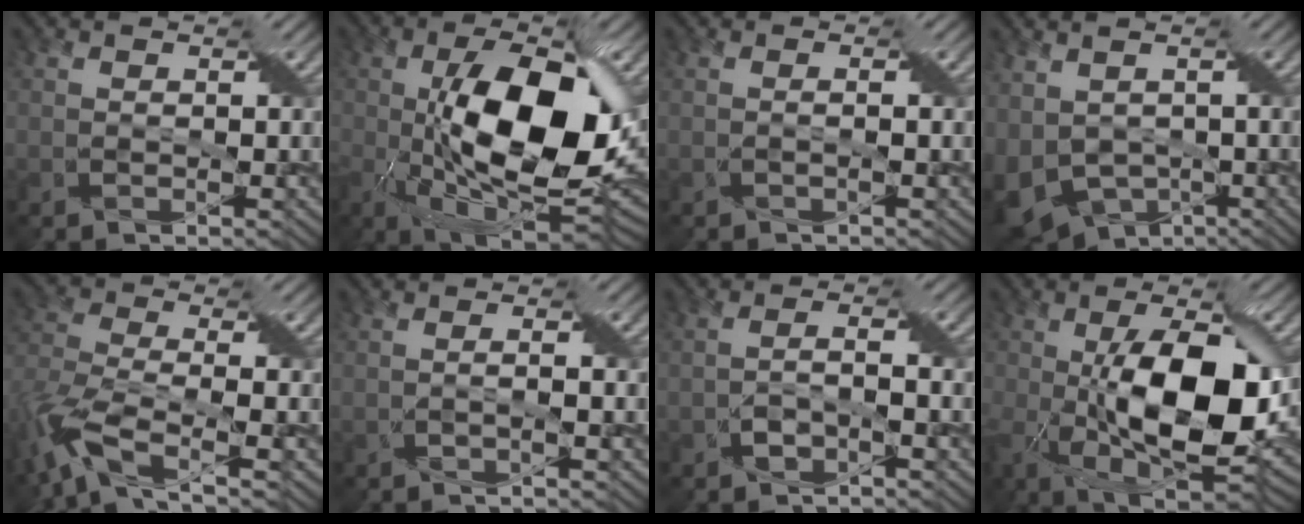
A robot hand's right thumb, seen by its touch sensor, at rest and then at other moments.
{"total": 16.9, "force": [-0.6, 8.3, 14.7], "torque": [-0.251, -0.016, -0.004]}
{"total": 0.7, "force": [-0.1, -0.1, 0.7], "torque": [-0.014, 0.004, -0.003]}
{"total": 9.5, "force": [-2.0, 6.4, 6.7], "torque": [-0.175, -0.034, -0.032]}
{"total": 10.5, "force": [-5.6, 3.6, 8.1], "torque": [-0.190, -0.012, -0.118]}
{"total": 1.3, "force": [-0.4, 0.0, 1.2], "torque": [-0.025, 0.006, -0.011]}
{"total": 2.5, "force": [-1.5, 0.7, 1.9], "torque": [-0.039, 0.009, -0.032]}
{"total": 15.1, "force": [-0.7, 7.2, 13.3], "torque": [-0.240, -0.016, -0.005]}